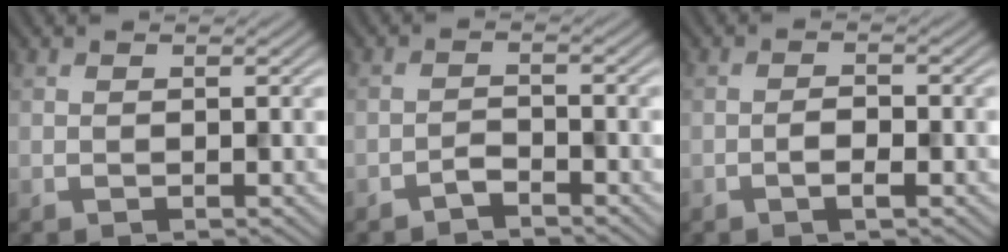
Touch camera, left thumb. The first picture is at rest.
{"total": 1.6, "force": [-1.4, 0.3, 0.6], "torque": [-0.011, 0.006, -0.034]}
{"total": 1.8, "force": [-0.9, 0.6, 1.5], "torque": [-0.025, 0.005, -0.019]}